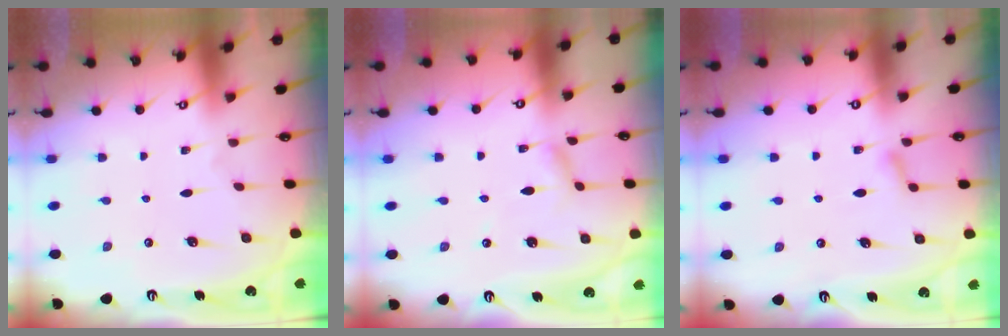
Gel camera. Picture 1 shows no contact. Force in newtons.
{"total": 2.3, "press": 2.3, "slide": 0.1}
{"total": 5.9, "press": 5.9, "slide": 0.6}